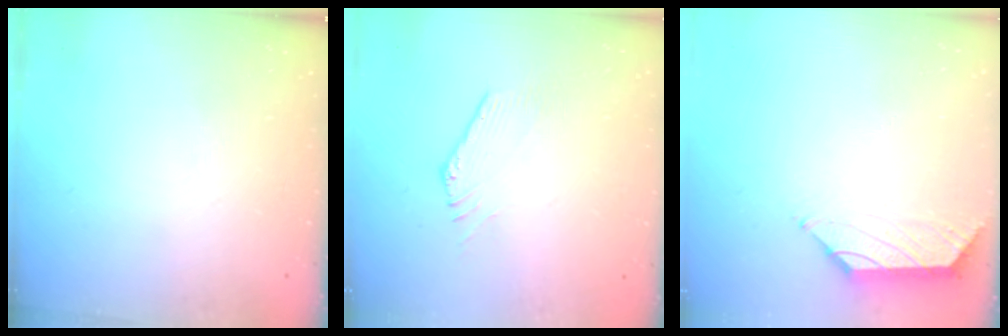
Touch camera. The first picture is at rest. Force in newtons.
{"total": 1.4, "press": 1.4, "slide": 0.1}
{"total": 0.9, "press": 0.7, "slide": 0.5}